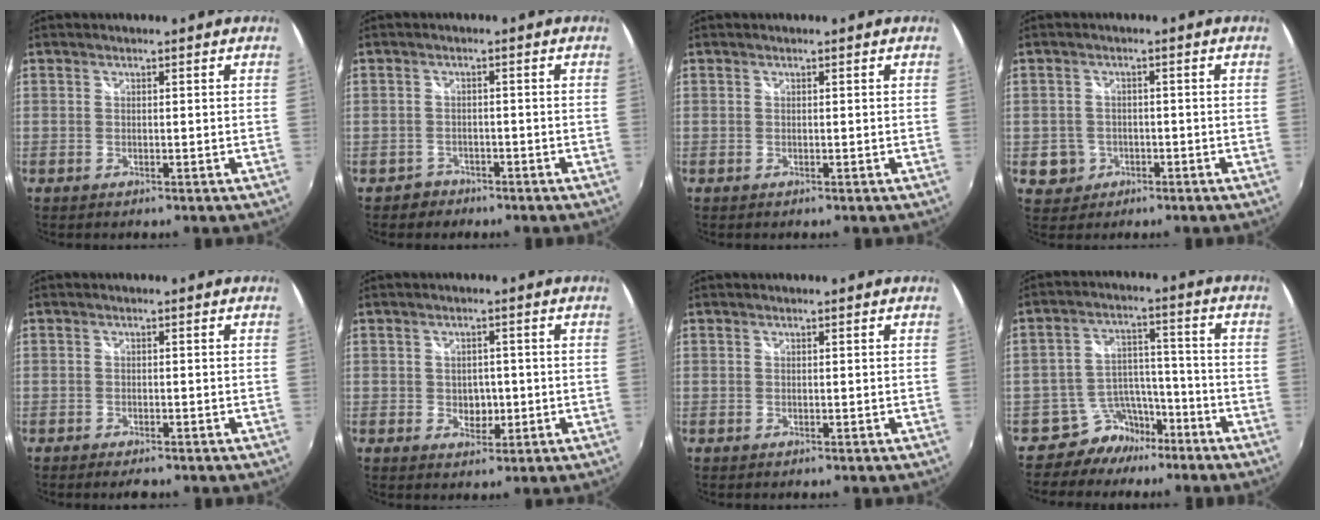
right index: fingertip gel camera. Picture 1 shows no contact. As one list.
[{"total": 2.9, "force": [-1.9, 2.2, -0.3], "torque": [-0.003, 0.009, -0.031]}, {"total": 0.0}, {"total": 4.1, "force": [-1.3, 3.8, 0.6], "torque": [-0.024, 0.009, -0.013]}, {"total": 2.7, "force": [-2.2, 0.9, 1.3], "torque": [-0.033, -0.011, -0.037]}, {"total": 3.6, "force": [-0.5, 3.0, 2.0], "torque": [-0.031, -0.001, -0.006]}, {"total": 0.0}, {"total": 7.5, "force": [-5.9, 4.5, 0.7], "torque": [-0.011, 0.033, -0.098]}]